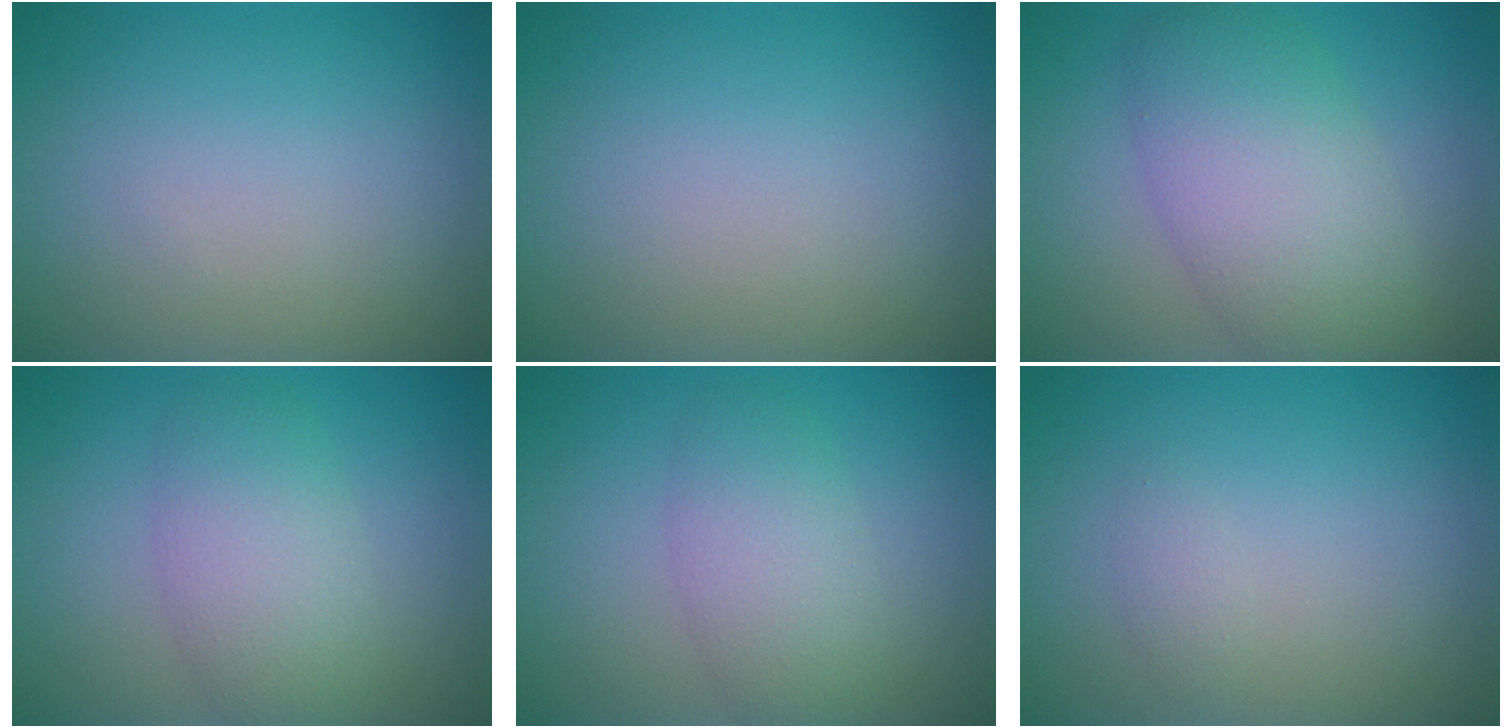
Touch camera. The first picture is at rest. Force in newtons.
{"total": 0.0}
{"total": 7.3, "press": 7.3, "slide": 0.4}
{"total": 4.6, "press": 4.6, "slide": 0.1}
{"total": 2.4, "press": 2.4, "slide": 0.3}
{"total": 0.9, "press": 0.9, "slide": 0.1}